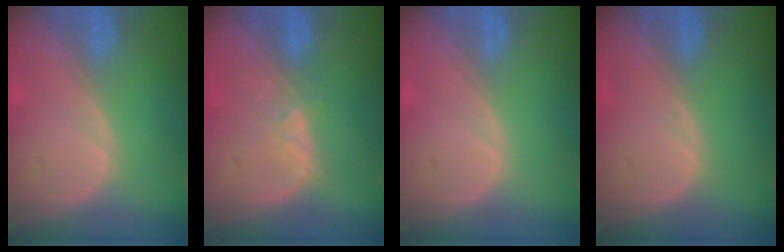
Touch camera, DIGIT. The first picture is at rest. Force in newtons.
{"total": 2.6, "press": 2.5, "slide": 0.8}
{"total": 0.0}
{"total": 0.0}